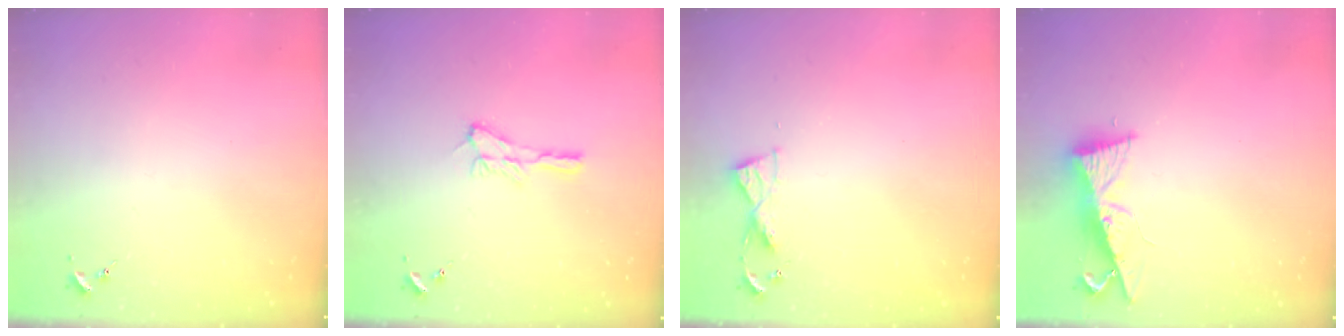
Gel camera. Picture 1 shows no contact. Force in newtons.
{"total": 8.1, "press": 8.0, "slide": 0.6}
{"total": 5.6, "press": 5.5, "slide": 0.5}
{"total": 8.9, "press": 8.9, "slide": 1.2}